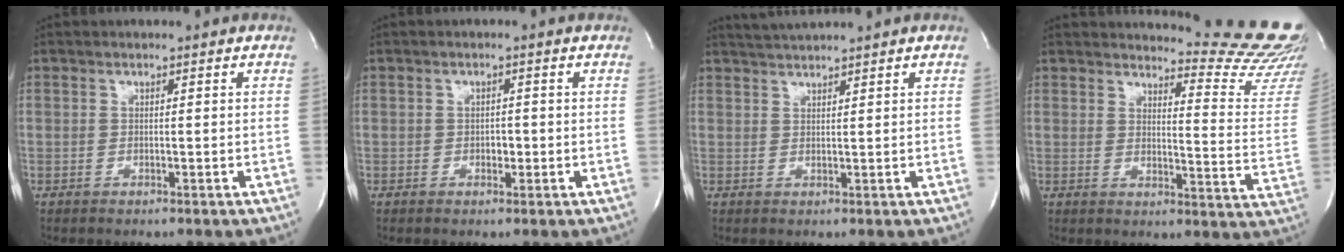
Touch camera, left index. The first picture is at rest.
{"total": 1.5, "force": [-0.6, 0.9, 0.9], "torque": [-0.015, -0.001, -0.010]}
{"total": 2.3, "force": [2.3, -0.1, 0.1], "torque": [-0.008, 0.016, 0.045]}
{"total": 16.9, "force": [16.5, -0.3, 3.3], "torque": [-0.037, -0.159, 0.168]}